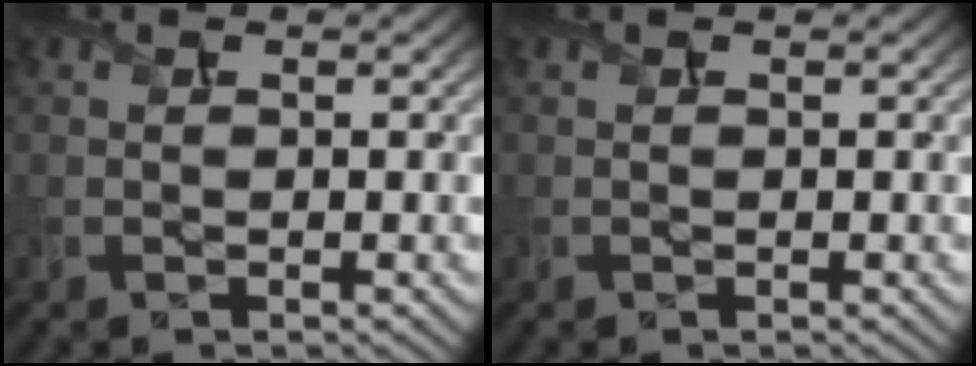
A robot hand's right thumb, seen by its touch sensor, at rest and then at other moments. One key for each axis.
{"total": 0.0}